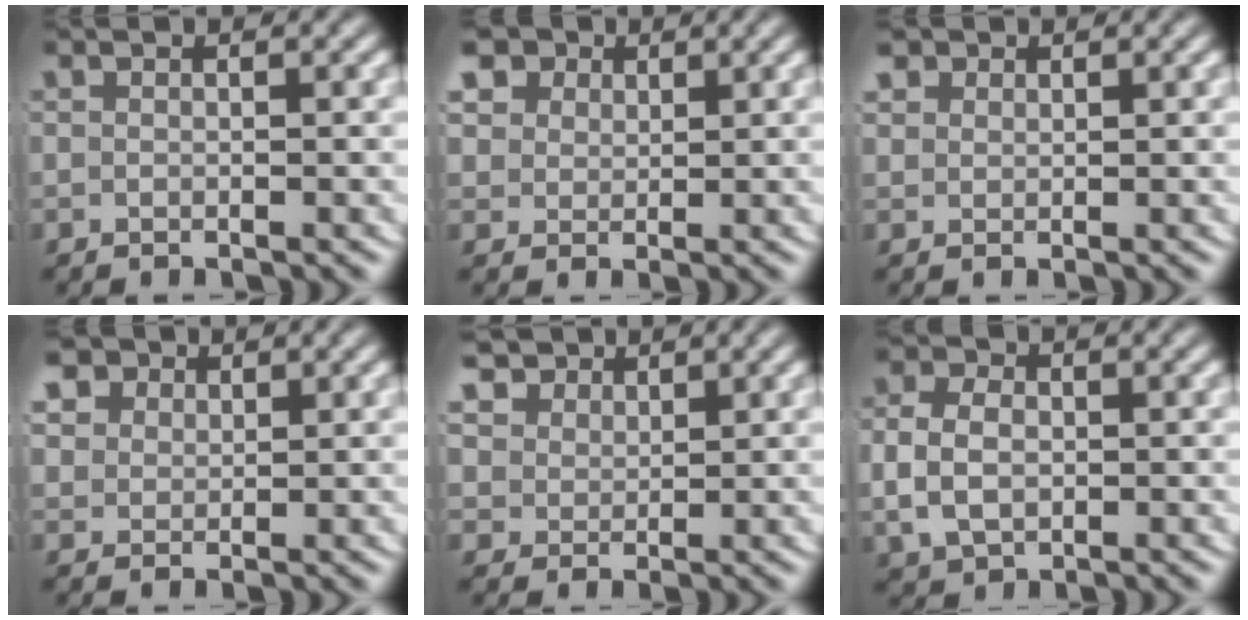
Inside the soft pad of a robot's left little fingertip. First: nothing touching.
{"total": 6.9, "force": [3.7, 5.0, 2.9], "torque": [-0.064, -0.001, 0.061]}
{"total": 1.6, "force": [1.2, 1.0, 0.4], "torque": [-0.017, -0.005, 0.029]}
{"total": 5.2, "force": [2.8, 3.8, 2.2], "torque": [-0.052, -0.004, 0.049]}
{"total": 6.6, "force": [4.2, 4.5, 2.6], "torque": [-0.062, -0.007, 0.075]}
{"total": 3.9, "force": [-0.1, 3.1, 2.4], "torque": [-0.055, -0.005, 0.004]}